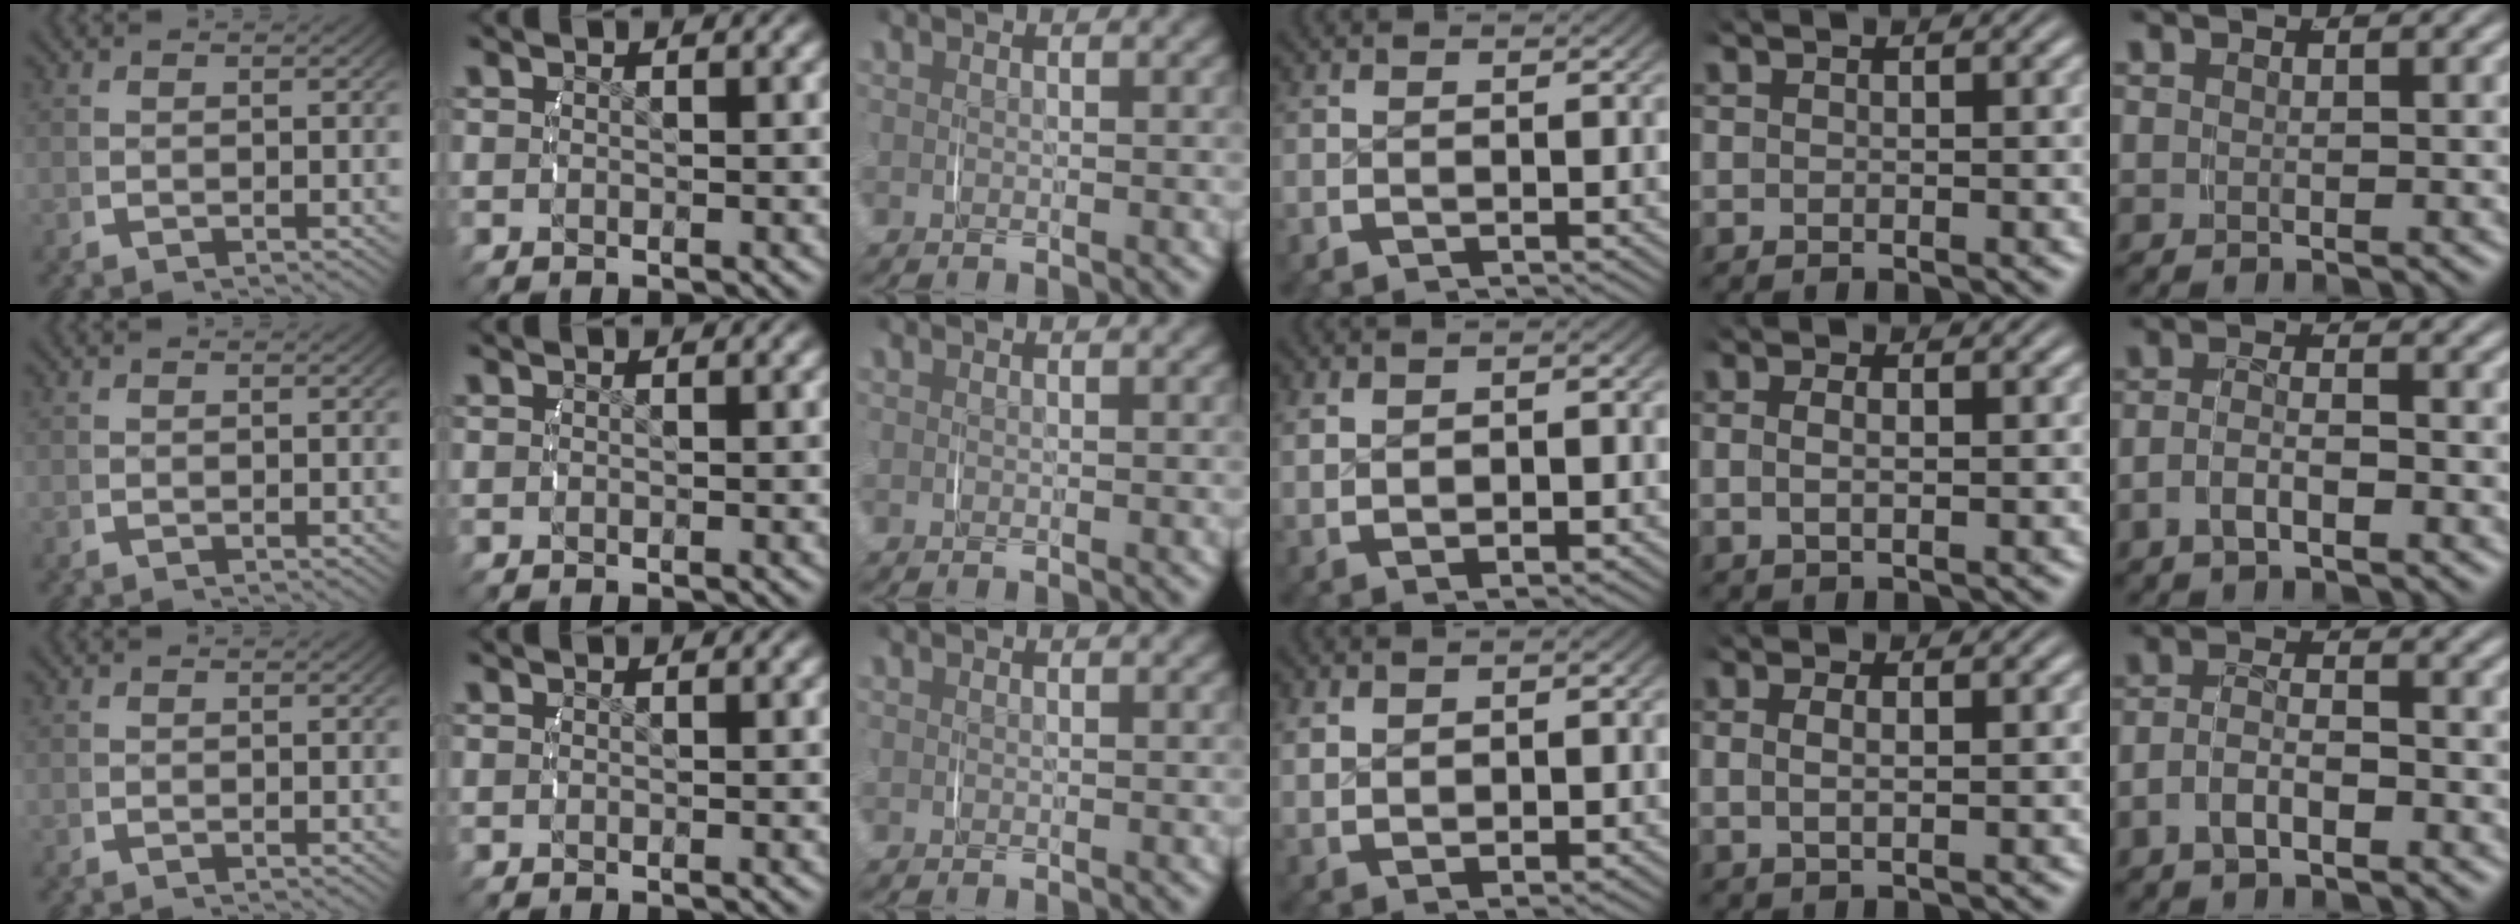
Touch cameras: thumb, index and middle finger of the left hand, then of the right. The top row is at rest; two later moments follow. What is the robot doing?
{"motion": "lift_and_place", "object": "scarf"}